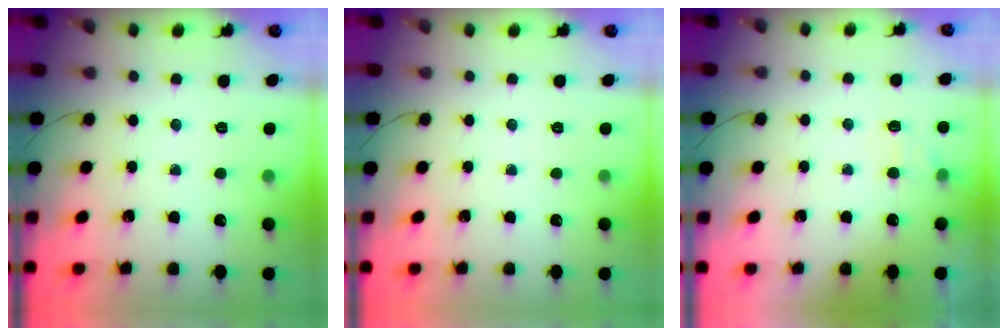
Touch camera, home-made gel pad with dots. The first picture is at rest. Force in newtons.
{"total": 0.0}
{"total": 5.1, "press": 4.8, "slide": 1.5}